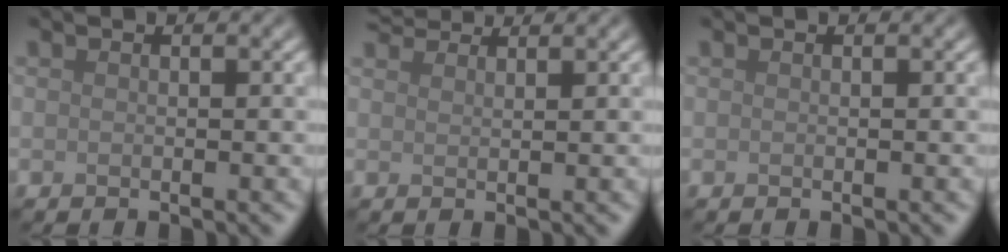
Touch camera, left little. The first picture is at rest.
{"total": 3.5, "force": [3.4, 0.4, 0.8], "torque": [-0.020, 0.009, 0.050]}
{"total": 0.0}